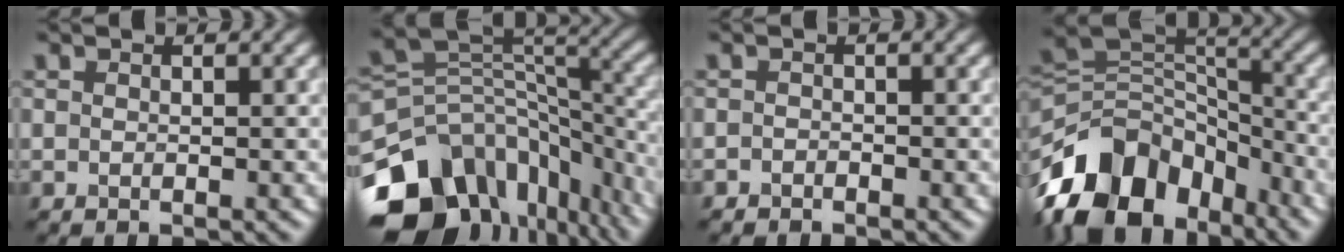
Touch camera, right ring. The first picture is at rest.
{"total": 15.1, "force": [-8.1, 10.2, 7.6], "torque": [-0.183, 0.007, -0.106]}
{"total": 0.7, "force": [-0.7, 0.3, -0.1], "torque": [0.004, -0.002, -0.013]}
{"total": 13.6, "force": [-8.6, 8.4, 6.5], "torque": [-0.134, 0.019, -0.158]}